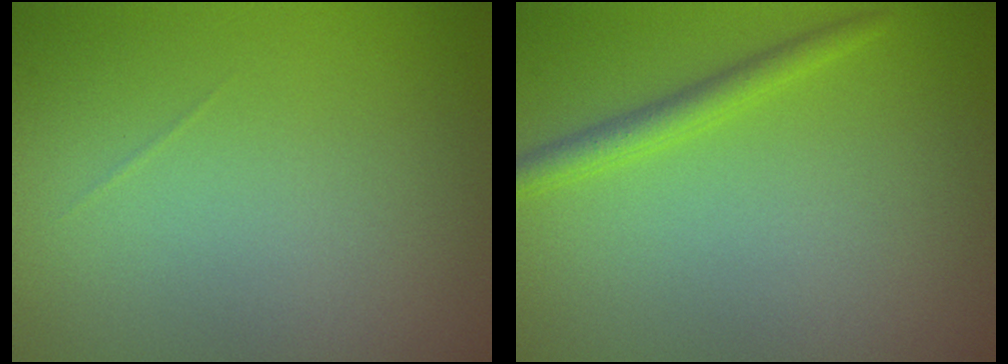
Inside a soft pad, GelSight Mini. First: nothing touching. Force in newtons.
{"total": 2.0, "press": 2.0, "slide": 0.1}